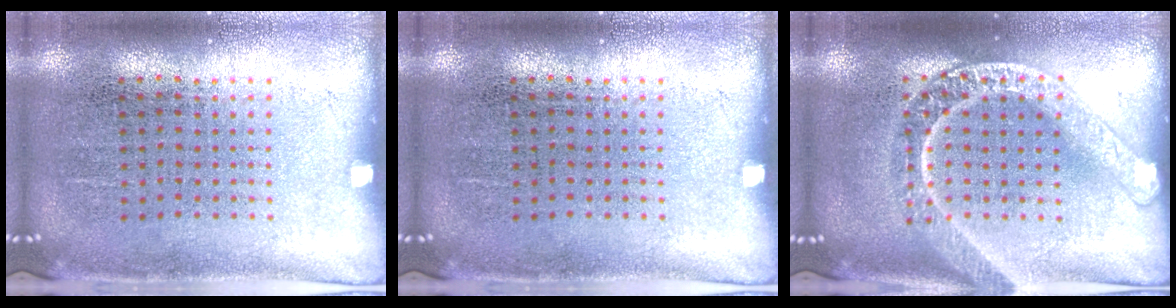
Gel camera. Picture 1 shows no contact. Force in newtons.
{"total": 0.0}
{"total": 3.5, "press": 3.4, "slide": 0.5}